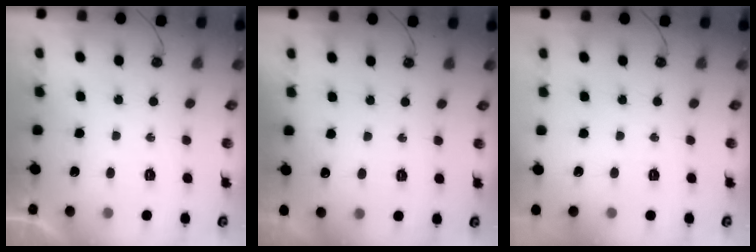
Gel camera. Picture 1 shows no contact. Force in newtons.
{"total": 12.4, "press": 2.6, "slide": 12.1}
{"total": 0.0}